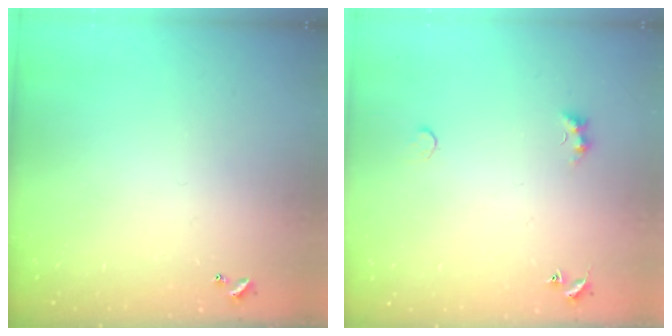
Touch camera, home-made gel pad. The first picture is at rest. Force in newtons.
{"total": 1.9, "press": 1.9, "slide": 0.5}